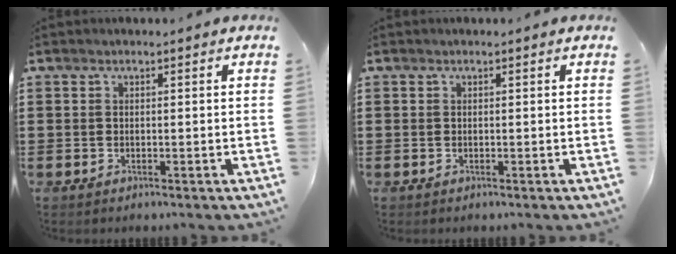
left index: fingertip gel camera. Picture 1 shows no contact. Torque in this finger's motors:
{"motor_torque": [0.00, 0.00, 0.00, 0.01]}